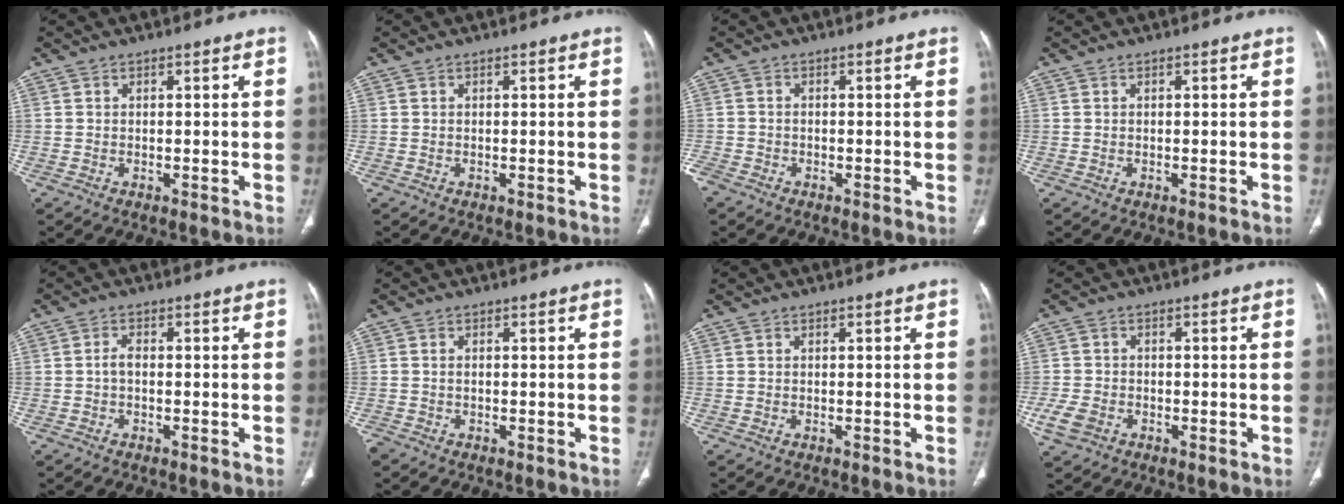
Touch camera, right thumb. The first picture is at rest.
{"total": 0.0}
{"total": 3.0, "force": [-2.1, 1.9, 1.1], "torque": [-0.029, 0.002, -0.040]}
{"total": 0.0}
{"total": 1.6, "force": [-0.3, 0.9, 1.4], "torque": [-0.024, 0.004, -0.010]}
{"total": 1.0, "force": [-0.4, 0.7, 0.5], "torque": [-0.009, 0.002, -0.007]}
{"total": 0.0}
{"total": 4.5, "force": [-1.9, 3.3, 2.5], "torque": [-0.056, 0.005, -0.032]}